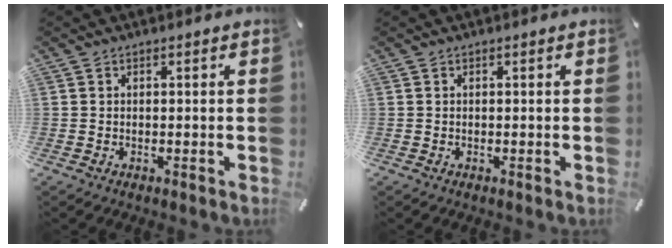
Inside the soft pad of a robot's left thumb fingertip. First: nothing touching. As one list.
[{"total": 0.0}]